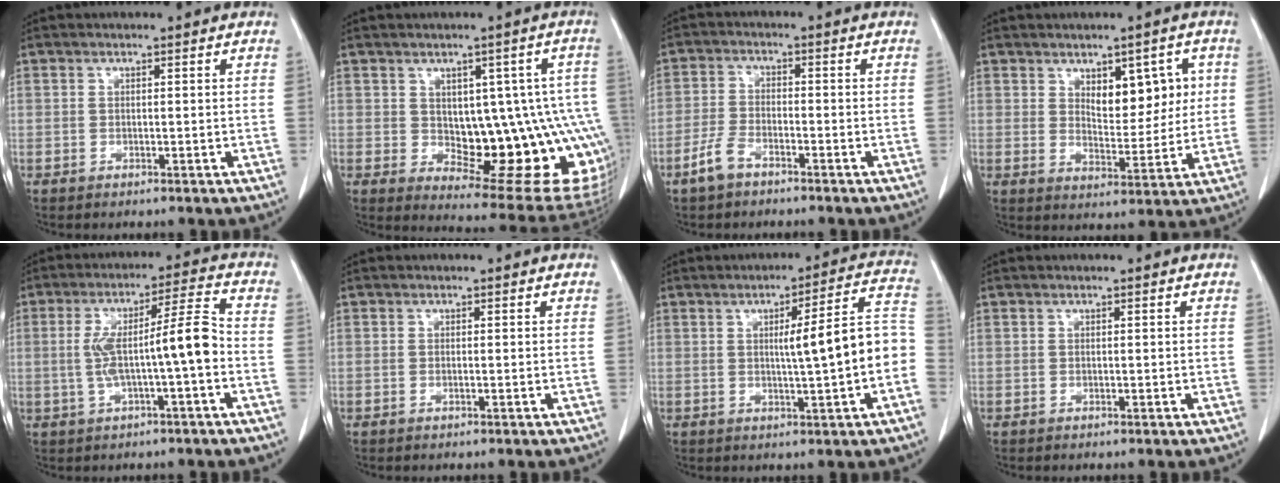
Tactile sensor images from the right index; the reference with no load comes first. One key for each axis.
{"total": 17.3, "fx": -1.9, "fy": 7.2, "fz": 15.6, "tx": -0.127, "ty": 0.020, "tz": 0.004}
{"total": 4.0, "fx": -2.8, "fy": 1.8, "fz": 2.3, "tx": -0.057, "ty": 0.002, "tz": -0.053}
{"total": 7.4, "fx": 2.4, "fy": 3.8, "fz": 5.9, "tx": -0.078, "ty": 0.008, "tz": 0.046}
{"total": 9.6, "fx": -1.3, "fy": 0.3, "fz": 9.5, "tx": -0.169, "ty": 0.029, "tz": -0.020}
{"total": 0.0}
{"total": 10.5, "fx": -0.9, "fy": 0.1, "fz": 10.5, "tx": -0.135, "ty": 0.023, "tz": -0.013}
{"total": 0.0}